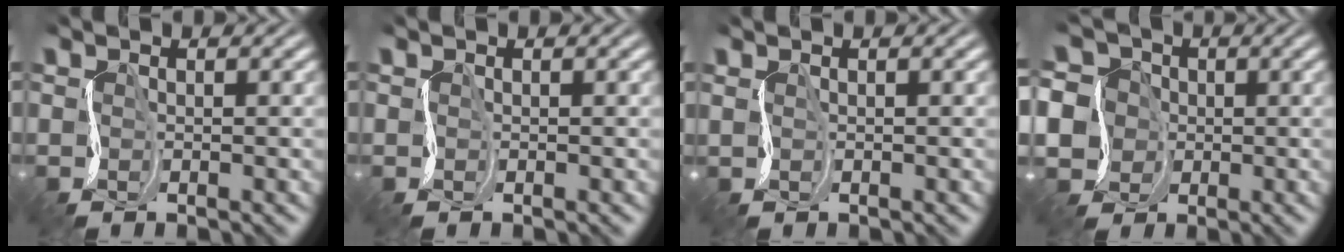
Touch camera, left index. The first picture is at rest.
{"total": 0.0}
{"total": 1.1, "force": [0.7, 0.3, 0.8], "torque": [-0.021, 0.003, 0.005]}
{"total": 9.7, "force": [-1.2, 9.1, 3.1], "torque": [-0.077, 0.013, -0.060]}